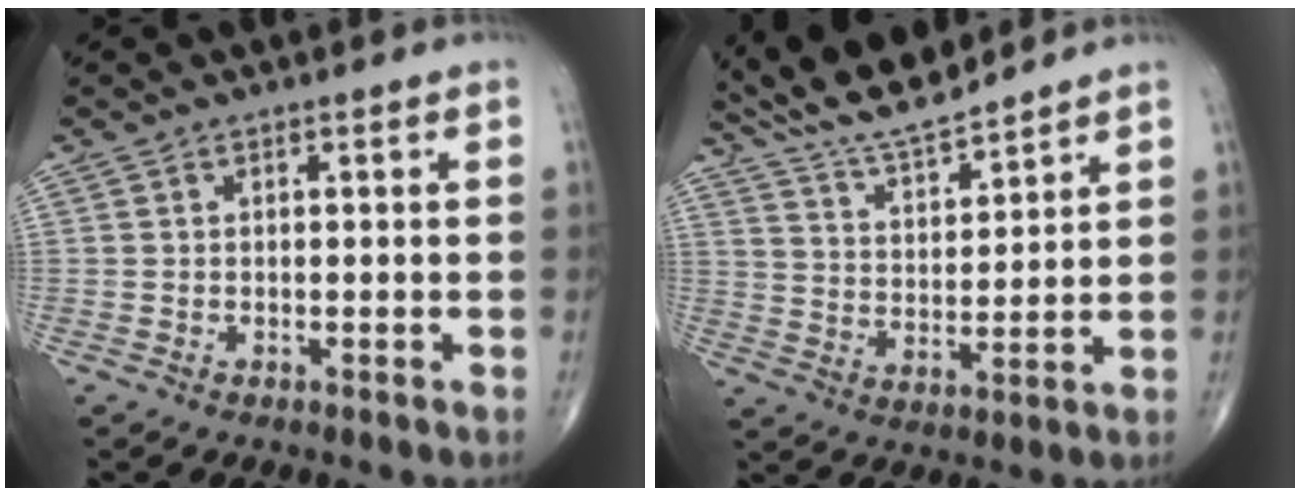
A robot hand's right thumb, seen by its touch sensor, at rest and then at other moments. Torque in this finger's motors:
{"motor_torque": [-1.31, 1.81, 1.16, 1.19, 0.03]}